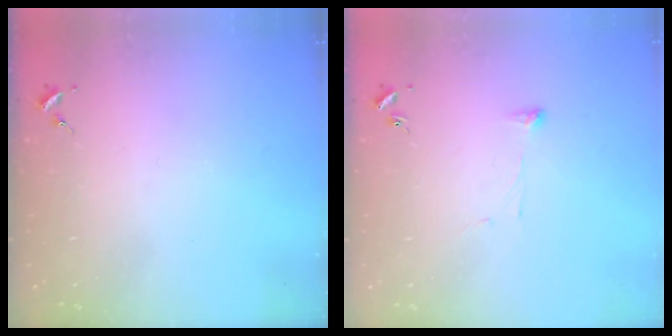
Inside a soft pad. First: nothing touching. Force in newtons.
{"total": 3.8, "press": 3.8, "slide": 0.6}